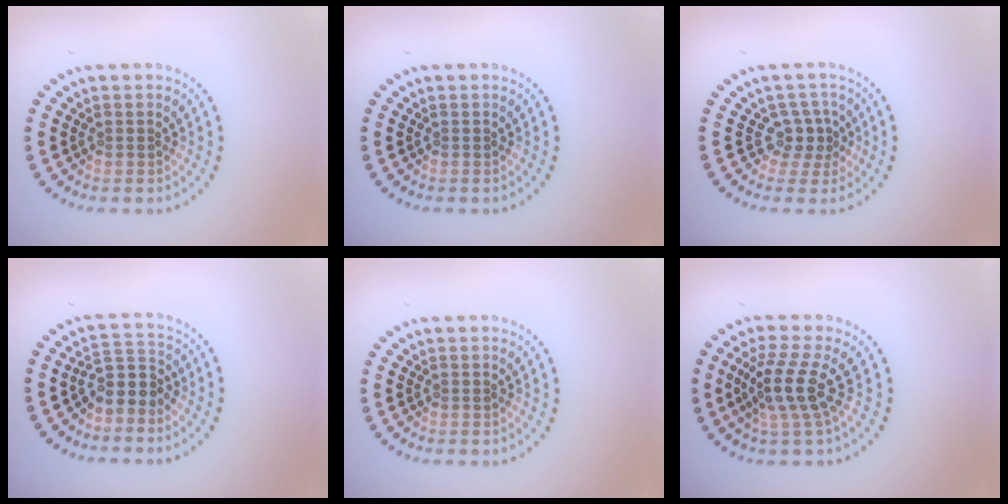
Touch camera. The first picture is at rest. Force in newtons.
{"total": 0.0}
{"total": 2.2, "press": 1.7, "slide": 1.4}
{"total": 2.8, "press": 2.2, "slide": 1.7}
{"total": 0.0}
{"total": 4.0, "press": 2.9, "slide": 2.7}